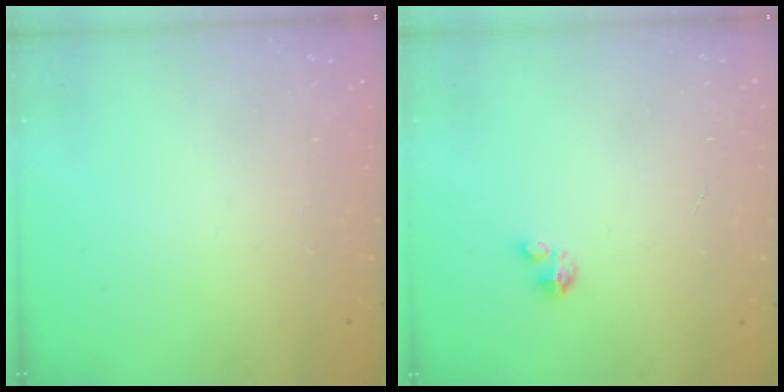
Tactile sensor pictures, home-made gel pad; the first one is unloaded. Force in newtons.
{"total": 1.2, "press": 1.2, "slide": 0.2}